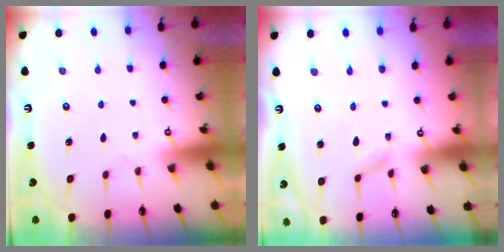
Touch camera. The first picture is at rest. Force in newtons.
{"total": 2.8, "press": 2.8, "slide": 0.3}